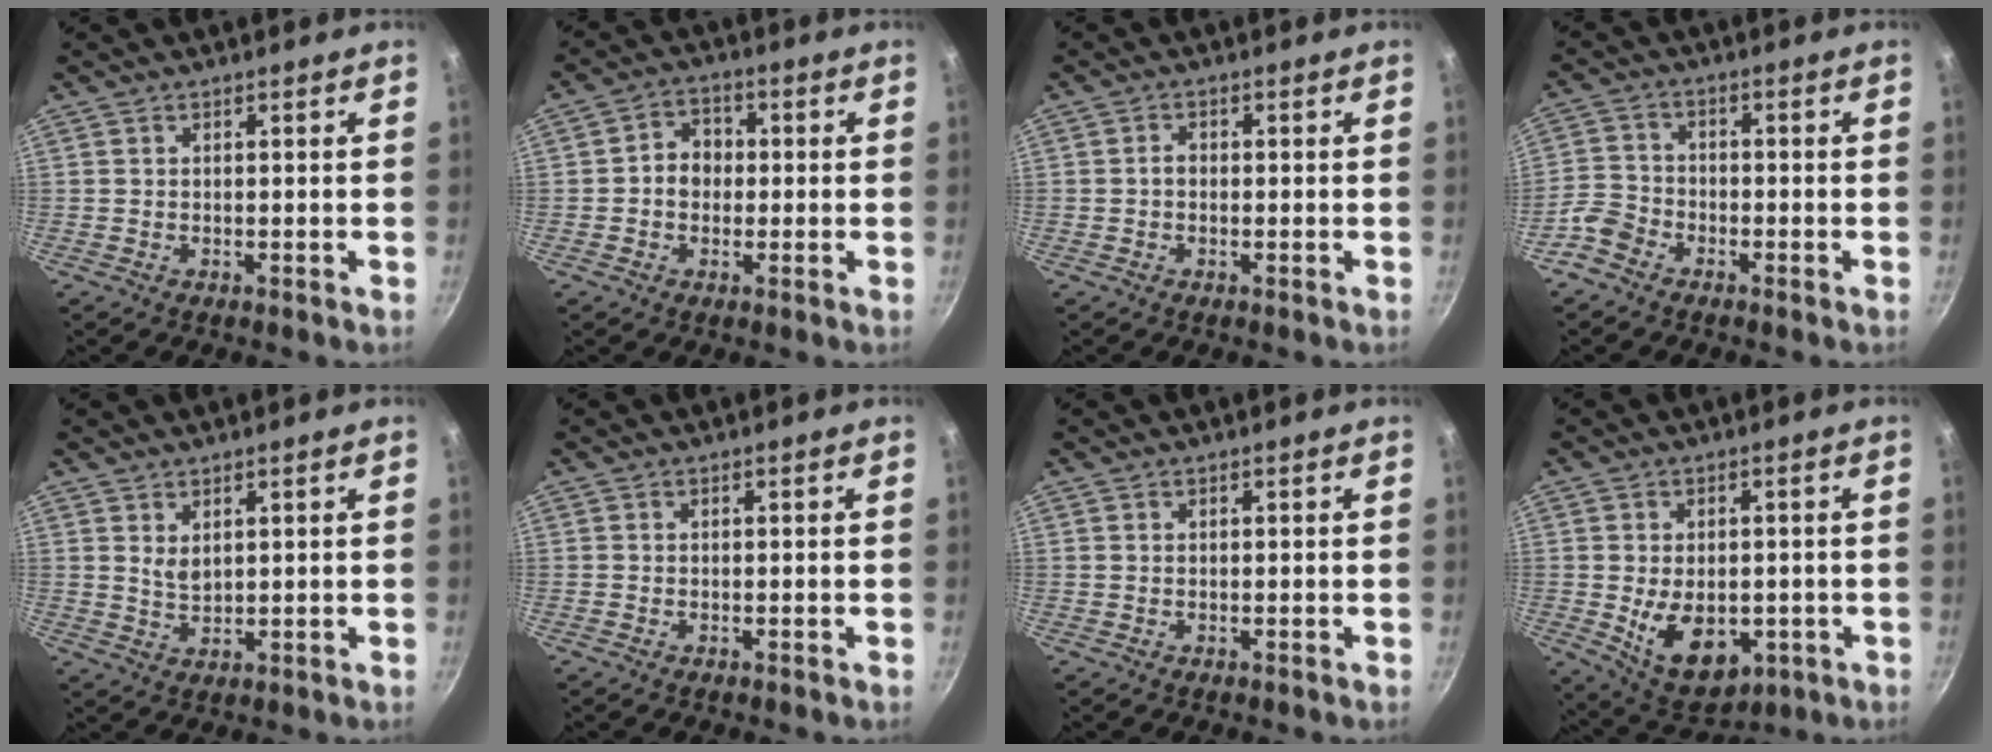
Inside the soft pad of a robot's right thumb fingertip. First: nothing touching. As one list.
[{"total": 5.6, "force": [-0.2, 4.7, 3.0], "torque": [-0.016, 0.014, -0.013]}, {"total": 1.5, "force": [-0.3, 1.2, 0.9], "torque": [-0.013, 0.010, -0.007]}, {"total": 5.2, "force": [-3.4, 3.4, 1.8], "torque": [-0.029, 0.039, -0.078]}, {"total": 2.9, "force": [1.4, 1.6, 2.0], "torque": [-0.034, -0.013, 0.028]}, {"total": 0.0}, {"total": 0.0}, {"total": 12.0, "force": [-2.2, 7.9, 8.8], "torque": [-0.107, -0.007, -0.012]}]